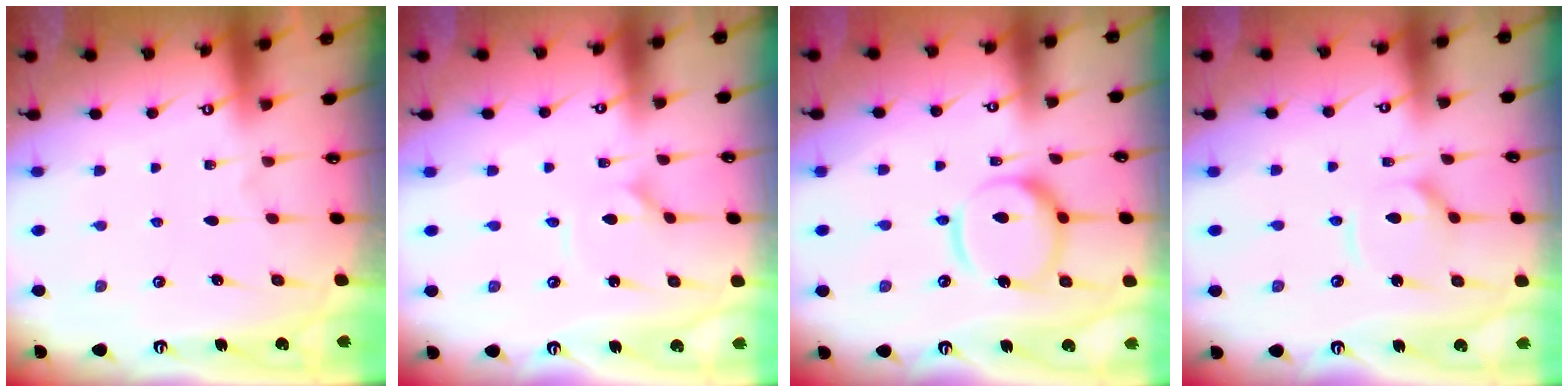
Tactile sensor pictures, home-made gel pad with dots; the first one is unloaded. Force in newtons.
{"total": 1.3, "press": 1.3, "slide": 0.1}
{"total": 13.5, "press": 13.5, "slide": 1.3}
{"total": 8.0, "press": 8.0, "slide": 0.7}